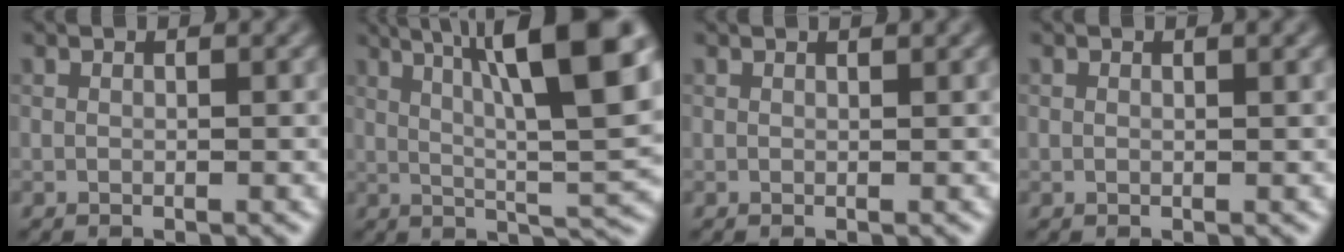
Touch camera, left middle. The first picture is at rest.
{"total": 11.5, "force": [4.2, 2.3, 10.4], "torque": [-0.165, 0.018, 0.080]}
{"total": 1.1, "force": [0.8, 0.4, 0.5], "torque": [0.004, 0.004, -0.001]}
{"total": 0.6, "force": [0.3, 0.2, 0.5], "torque": [-0.007, 0.003, 0.005]}